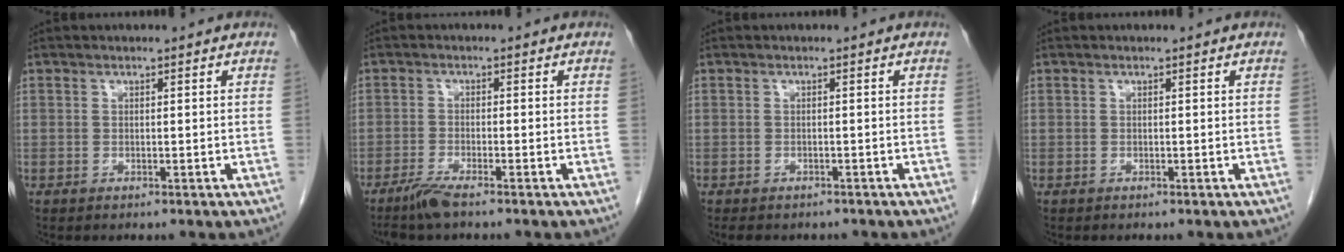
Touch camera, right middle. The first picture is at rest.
{"total": 3.1, "force": [-2.5, -0.1, 1.9], "torque": [-0.047, -0.007, -0.053]}
{"total": 5.1, "force": [-4.4, 2.1, 1.7], "torque": [-0.024, -0.005, -0.052]}
{"total": 0.0}